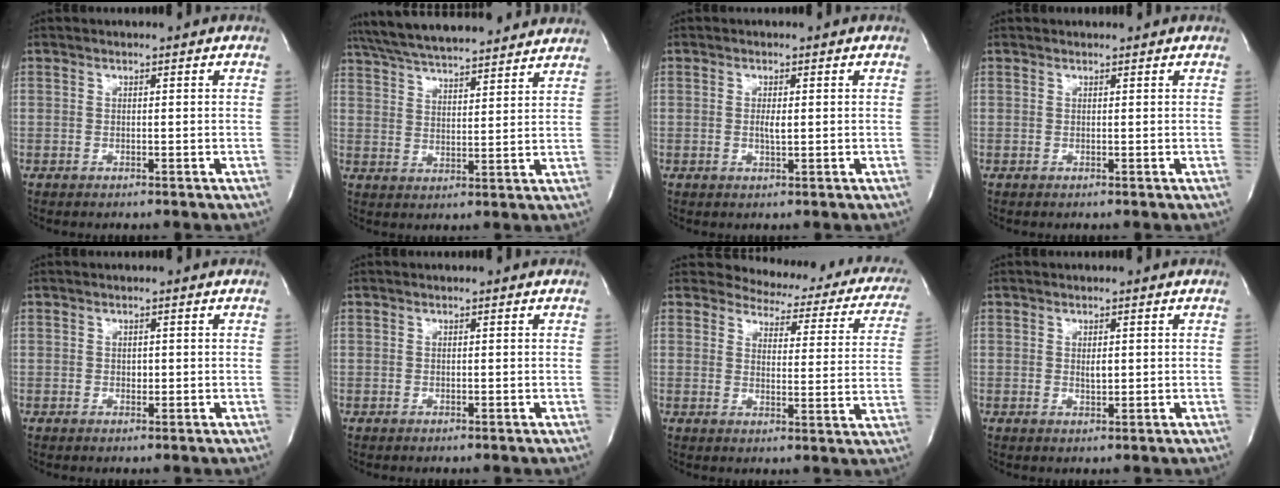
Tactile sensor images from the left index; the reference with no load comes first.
{"total": 20.6, "force": [18.4, 3.0, 8.8], "torque": [-0.152, 0.044, 0.271]}
{"total": 1.6, "force": [0.1, 0.3, 1.6], "torque": [-0.033, -0.001, 0.002]}
{"total": 1.2, "force": [1.2, 0.1, 0.1], "torque": [-0.009, 0.012, 0.018]}
{"total": 0.8, "force": [0.0, 0.6, 0.6], "torque": [-0.007, 0.001, 0.001]}
{"total": 0.0}
{"total": 18.4, "force": [16.6, 6.0, 5.1], "torque": [-0.032, -0.050, 0.163]}
{"total": 1.5, "force": [0.3, 0.6, 1.3], "torque": [-0.024, -0.003, 0.008]}